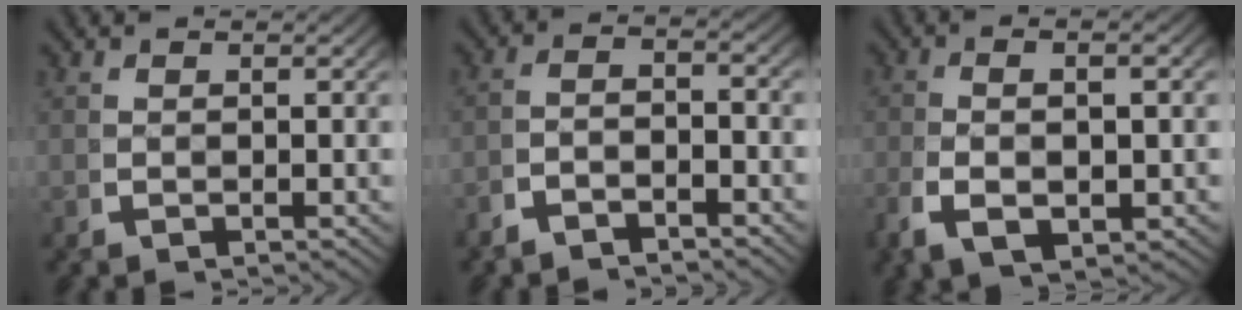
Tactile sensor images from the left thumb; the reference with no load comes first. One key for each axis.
{"total": 2.5, "fx": -2.1, "fy": 0.8, "fz": 1.1, "tx": -0.017, "ty": -0.006, "tz": -0.043}
{"total": 4.8, "fx": -0.6, "fy": 1.9, "fz": 4.4, "tx": -0.092, "ty": -0.003, "tz": -0.003}